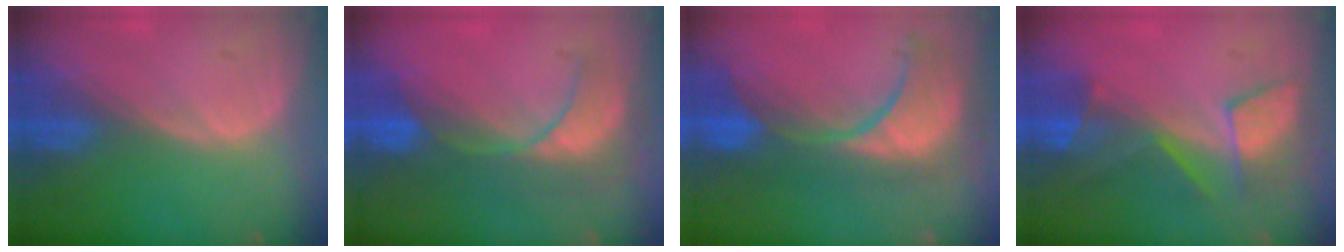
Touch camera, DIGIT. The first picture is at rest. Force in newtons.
{"total": 8.5, "press": 7.9, "slide": 3.3}
{"total": 10.9, "press": 10.2, "slide": 3.9}
{"total": 8.1, "press": 7.2, "slide": 3.9}